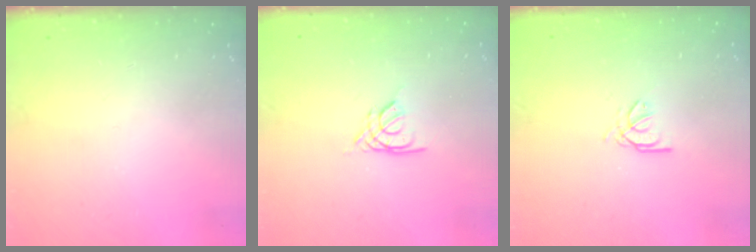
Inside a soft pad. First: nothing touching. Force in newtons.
{"total": 2.2, "press": 2.1, "slide": 0.5}
{"total": 2.7, "press": 2.7, "slide": 0.4}